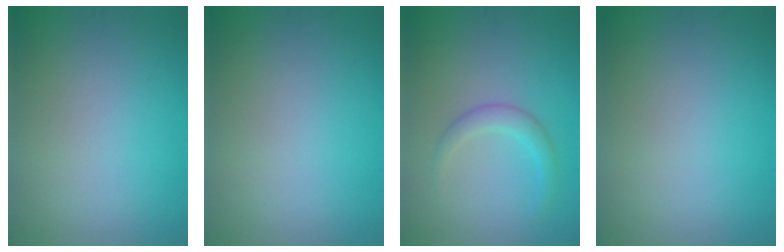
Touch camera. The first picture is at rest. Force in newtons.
{"total": 0.0}
{"total": 1.5, "press": 1.5, "slide": 0.1}
{"total": 0.0}